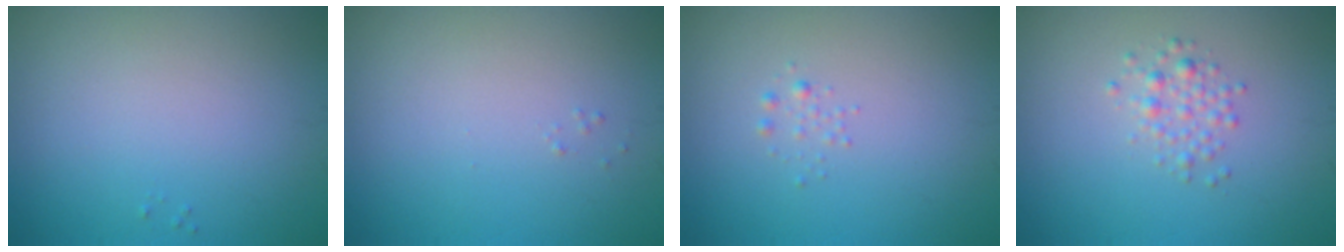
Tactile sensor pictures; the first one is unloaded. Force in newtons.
{"total": 0.0}
{"total": 0.7, "press": 0.7, "slide": 0.0}
{"total": 1.7, "press": 1.7, "slide": 0.1}